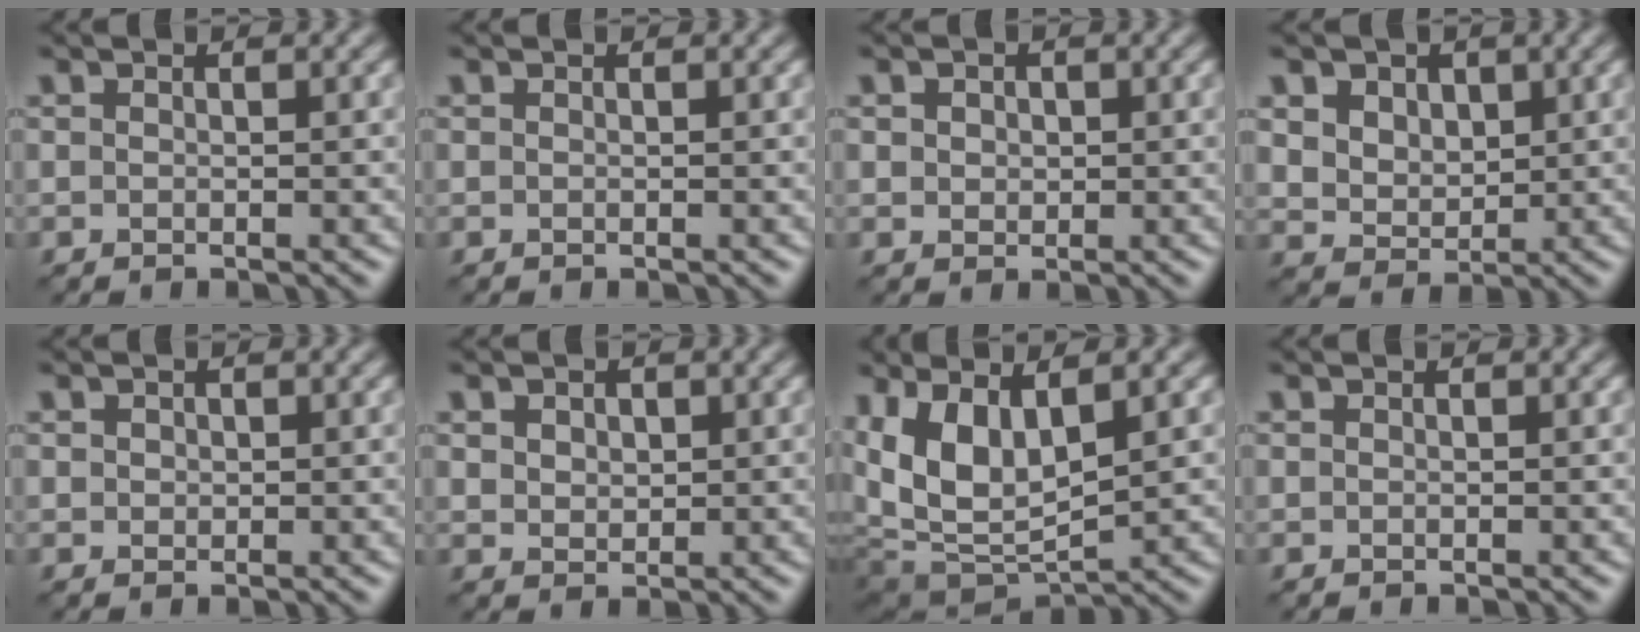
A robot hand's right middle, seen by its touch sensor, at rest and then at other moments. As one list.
[{"total": 0.0}, {"total": 1.7, "force": [0.6, 1.4, 0.8], "torque": [-0.013, 0.010, 0.005]}, {"total": 5.8, "force": [2.7, 4.4, 2.6], "torque": [-0.069, 0.007, 0.046]}, {"total": 0.6, "force": [0.2, 0.5, 0.1], "torque": [0.001, -0.002, 0.004]}, {"total": 2.3, "force": [1.1, 1.7, 1.1], "torque": [-0.024, 0.011, 0.014]}, {"total": 8.3, "force": [1.9, 4.3, 6.8], "torque": [-0.140, -0.009, 0.031]}, {"total": 0.0}]